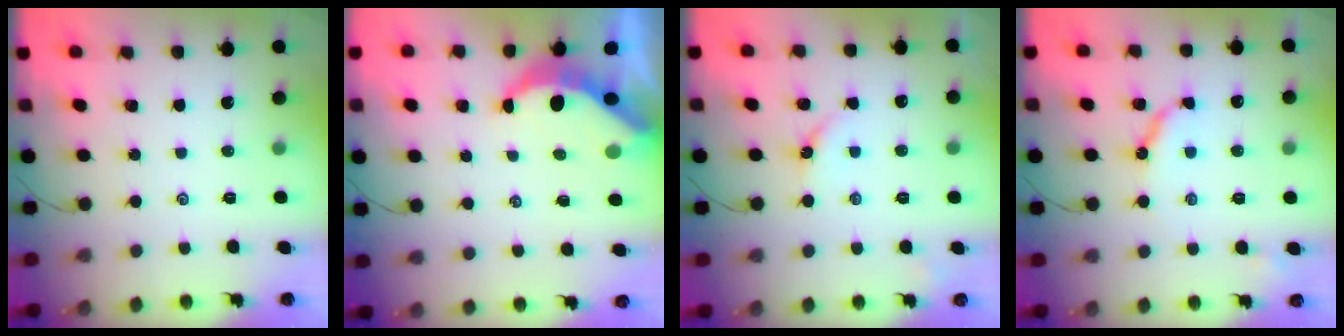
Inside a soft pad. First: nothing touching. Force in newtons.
{"total": 6.6, "press": 6.6, "slide": 0.8}
{"total": 4.0, "press": 4.0, "slide": 0.5}
{"total": 7.8, "press": 7.8, "slide": 0.6}